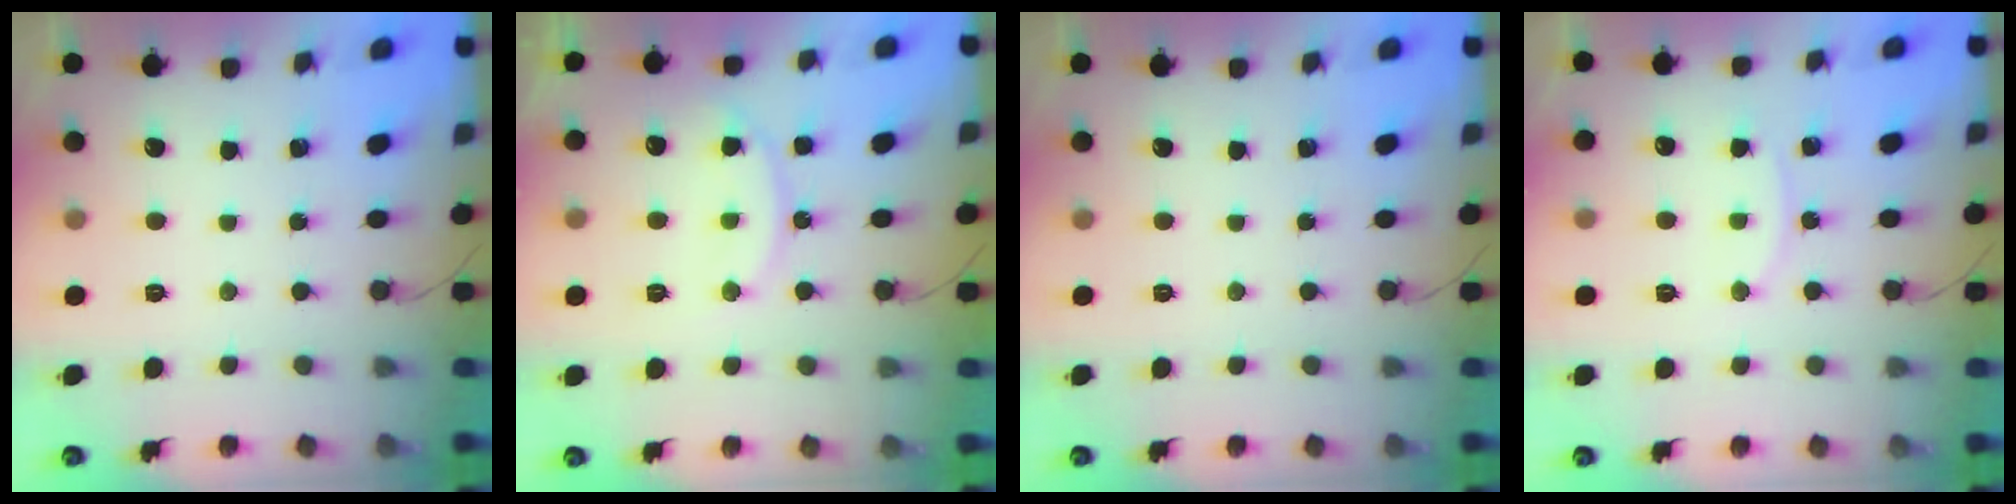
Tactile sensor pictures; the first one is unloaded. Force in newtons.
{"total": 12.8, "press": 12.7, "slide": 1.0}
{"total": 0.0}
{"total": 7.8, "press": 7.8, "slide": 0.4}